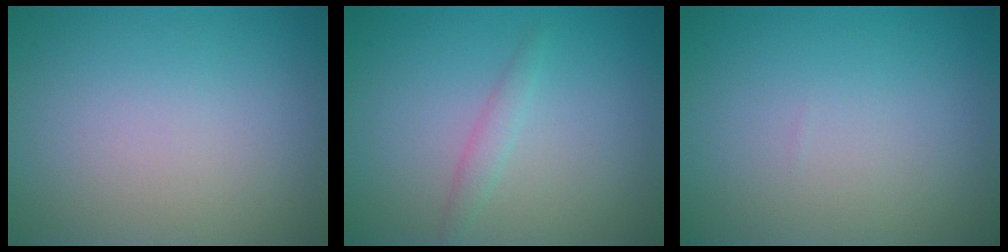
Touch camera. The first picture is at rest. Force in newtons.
{"total": 1.2, "press": 1.2, "slide": 0.1}
{"total": 0.0}